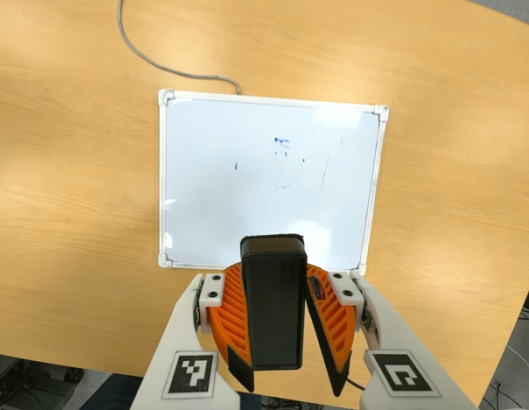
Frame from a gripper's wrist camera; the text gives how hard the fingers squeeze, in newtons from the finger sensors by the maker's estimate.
{"total": 9.0, "left": 9.2, "right": 8.9}